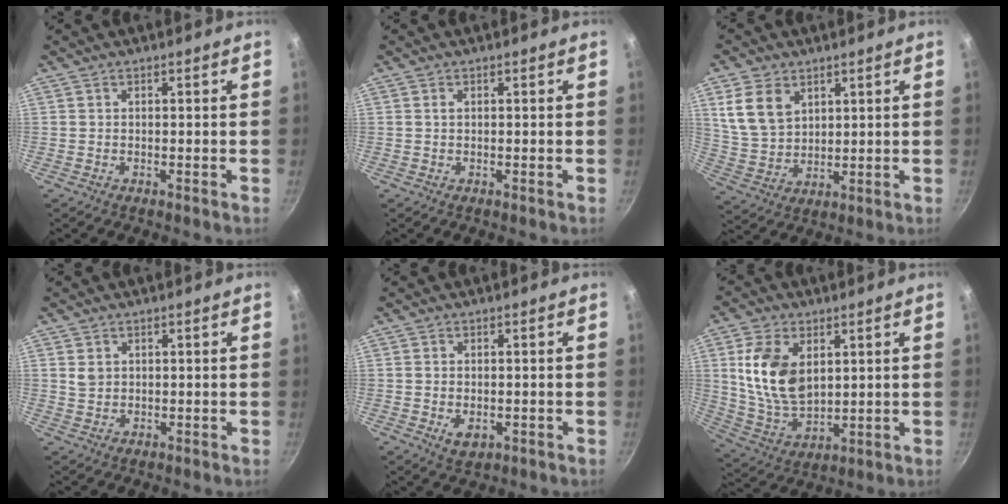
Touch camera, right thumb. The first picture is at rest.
{"total": 0.9, "force": [0.3, 0.6, 0.6], "torque": [-0.010, 0.003, 0.005]}
{"total": 9.7, "force": [4.1, 6.8, 5.4], "torque": [-0.088, -0.014, 0.093]}
{"total": 2.1, "force": [0.7, 1.7, 1.1], "torque": [-0.014, 0.000, 0.016]}
{"total": 3.3, "force": [-0.6, 2.2, 2.4], "torque": [-0.037, -0.009, -0.004]}
{"total": 13.9, "force": [3.6, 8.7, 10.1], "torque": [-0.177, -0.025, 0.081]}